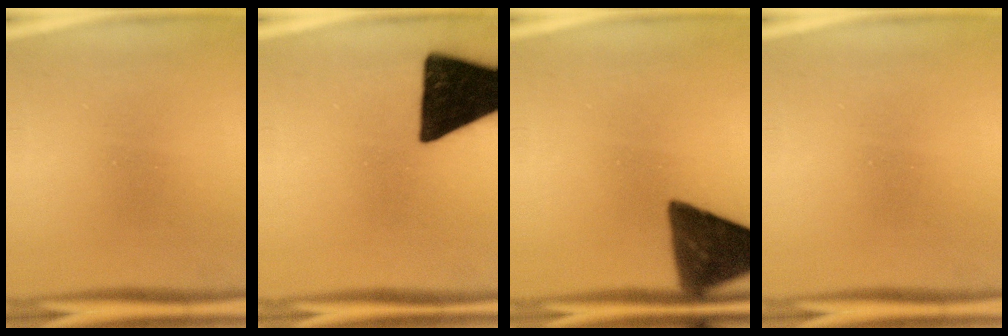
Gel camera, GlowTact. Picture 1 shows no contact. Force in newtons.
{"total": 18.0}
{"total": 13.0}
{"total": 0.0}